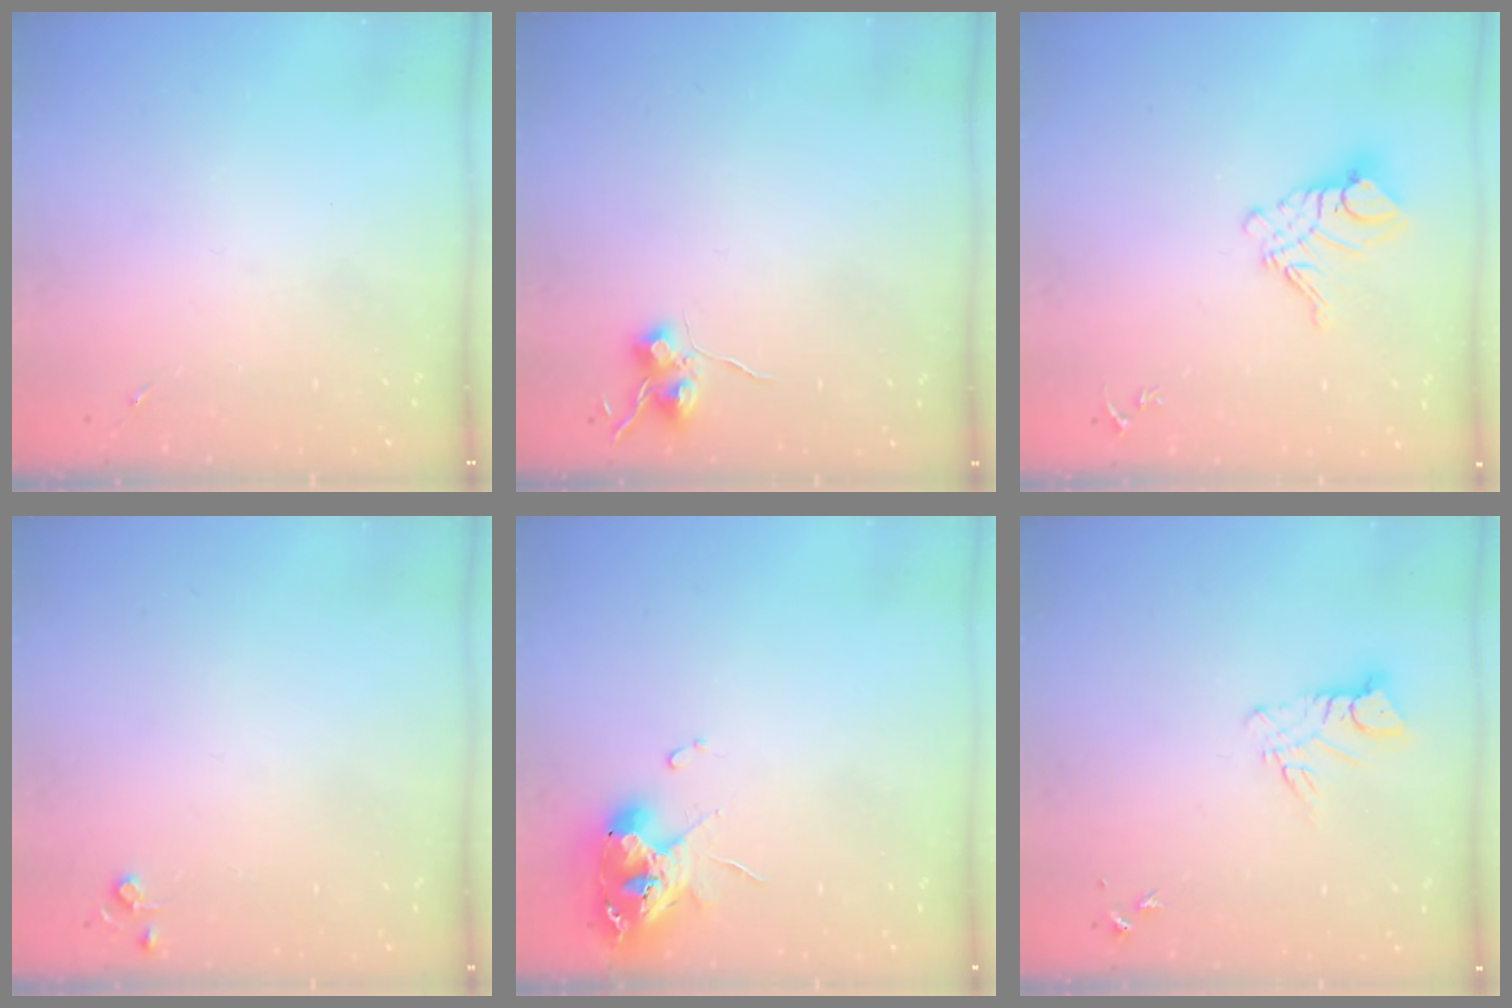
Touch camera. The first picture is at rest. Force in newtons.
{"total": 6.9, "press": 6.9, "slide": 0.6}
{"total": 12.1, "press": 12.0, "slide": 1.2}
{"total": 3.8, "press": 3.8, "slide": 0.5}
{"total": 11.1, "press": 11.0, "slide": 1.2}
{"total": 7.0, "press": 7.0, "slide": 0.7}